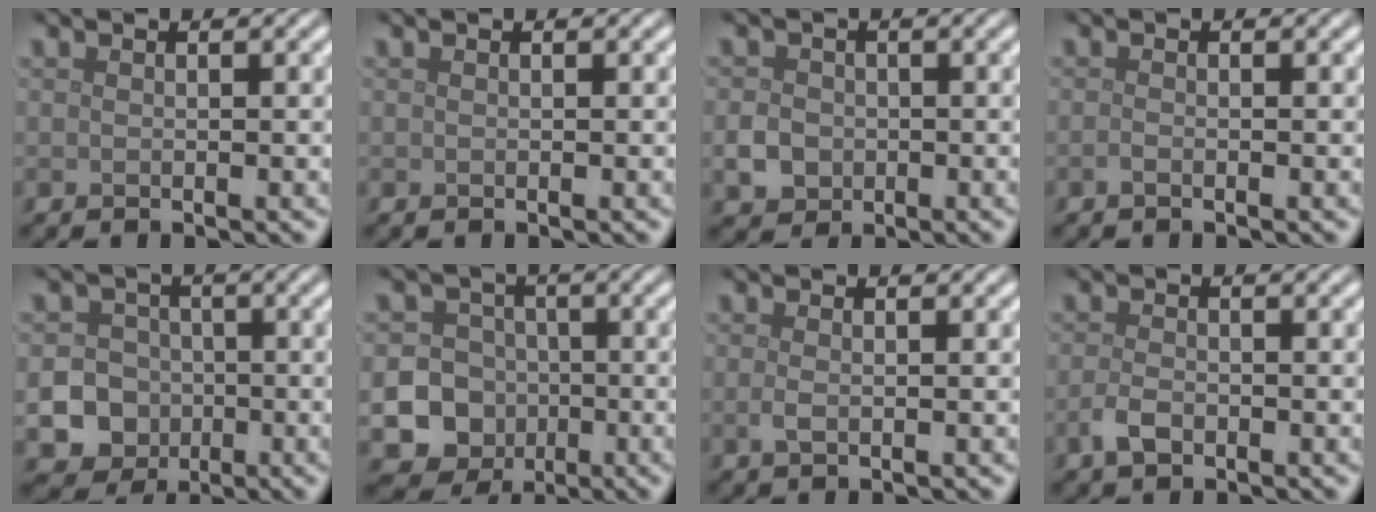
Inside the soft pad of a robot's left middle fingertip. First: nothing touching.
{"total": 0.0}
{"total": 2.4, "force": [-0.6, 2.1, 1.0], "torque": [-0.017, -0.001, -0.013]}
{"total": 0.5, "force": [-0.4, 0.1, 0.4], "torque": [-0.008, -0.002, -0.008]}
{"total": 14.0, "force": [-5.0, 12.7, 3.0], "torque": [-0.080, -0.040, -0.106]}
{"total": 17.6, "force": [-5.7, 16.4, 3.3], "torque": [-0.095, -0.039, -0.115]}
{"total": 1.0, "force": [-0.1, 0.4, 0.9], "torque": [-0.022, -0.002, -0.003]}
{"total": 1.8, "force": [-0.9, 1.0, 1.2], "torque": [-0.027, -0.001, -0.020]}